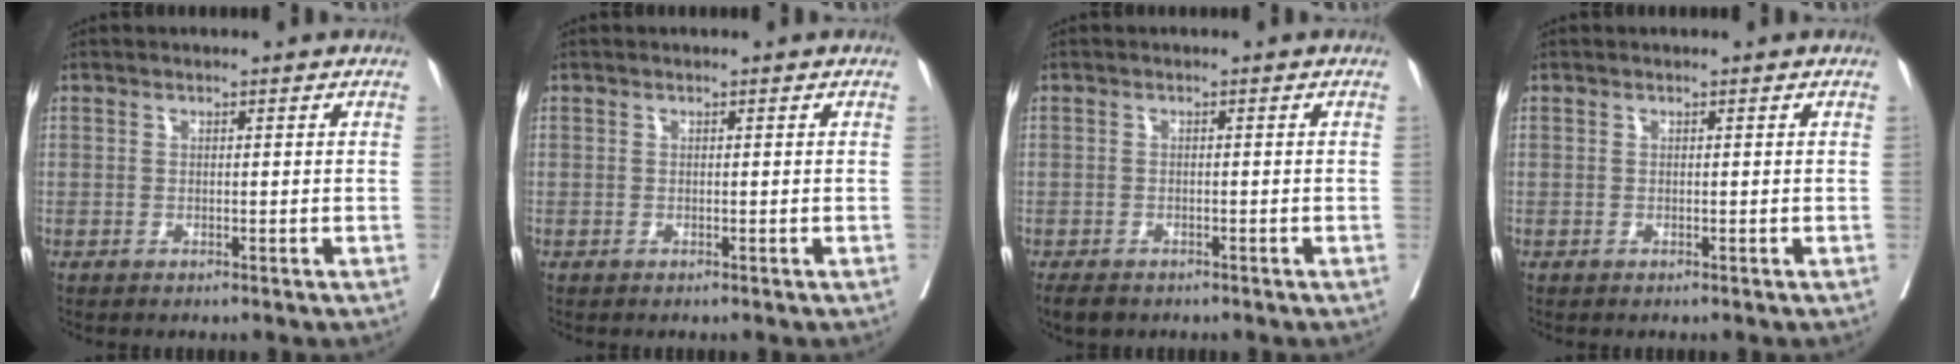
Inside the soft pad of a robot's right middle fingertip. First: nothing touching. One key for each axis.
{"total": 0.0}
{"total": 3.0, "fx": -2.4, "fy": 1.4, "fz": 1.2, "tx": -0.018, "ty": -0.004, "tz": -0.035}
{"total": 0.0}